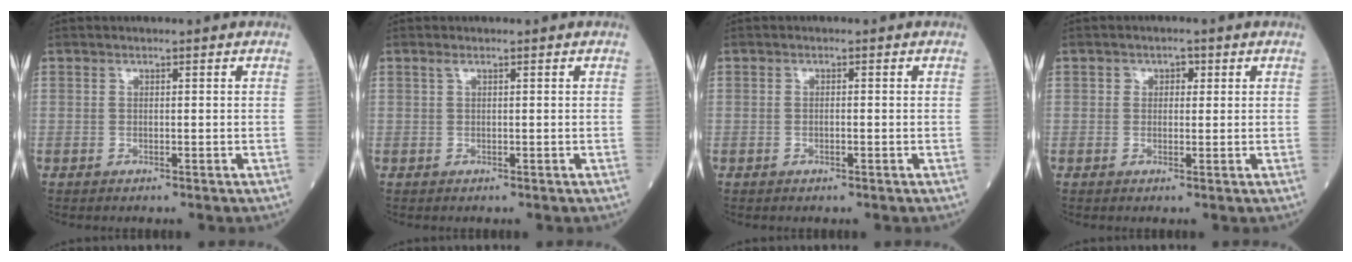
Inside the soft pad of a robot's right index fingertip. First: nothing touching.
{"total": 0.6, "force": [0.3, 0.0, 0.5], "torque": [-0.016, 0.011, 0.007]}
{"total": 1.0, "force": [-0.2, 0.3, 0.9], "torque": [-0.018, 0.000, -0.004]}
{"total": 1.8, "force": [0.6, 1.3, 1.1], "torque": [-0.013, 0.006, 0.005]}